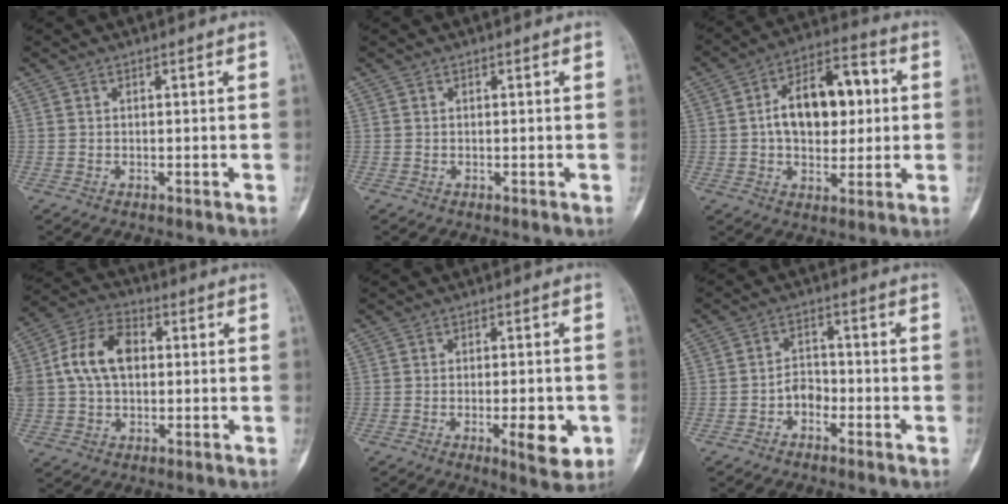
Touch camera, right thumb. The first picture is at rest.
{"total": 0.0}
{"total": 15.4, "force": [1.5, 9.1, 12.3], "torque": [-0.158, 0.024, 0.019]}
{"total": 12.7, "force": [1.5, 8.5, 9.3], "torque": [-0.173, 0.026, 0.023]}
{"total": 8.0, "force": [-2.5, 2.7, 7.1], "torque": [-0.090, -0.002, -0.029]}
{"total": 3.3, "force": [-1.8, 2.3, 1.5], "torque": [-0.010, 0.023, -0.039]}